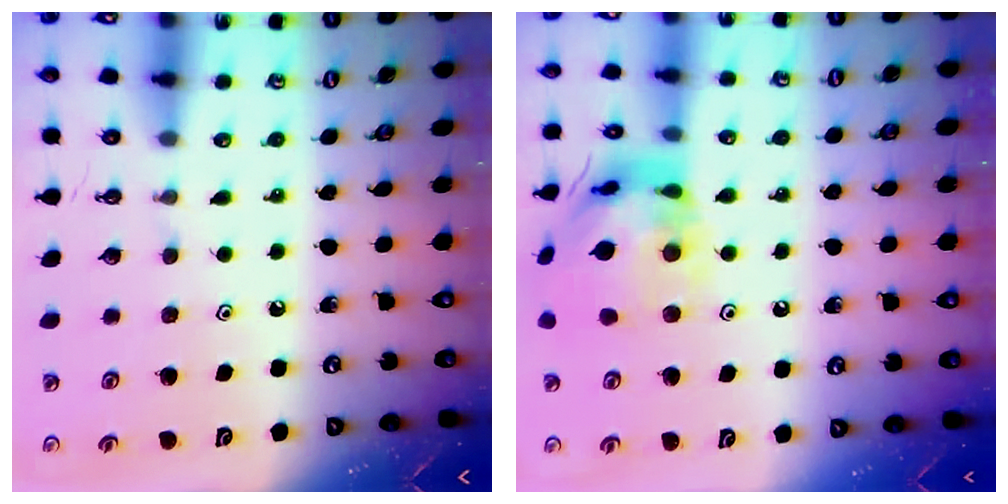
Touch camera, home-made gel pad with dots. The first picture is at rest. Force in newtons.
{"total": 17.4, "press": 17.3, "slide": 1.7}